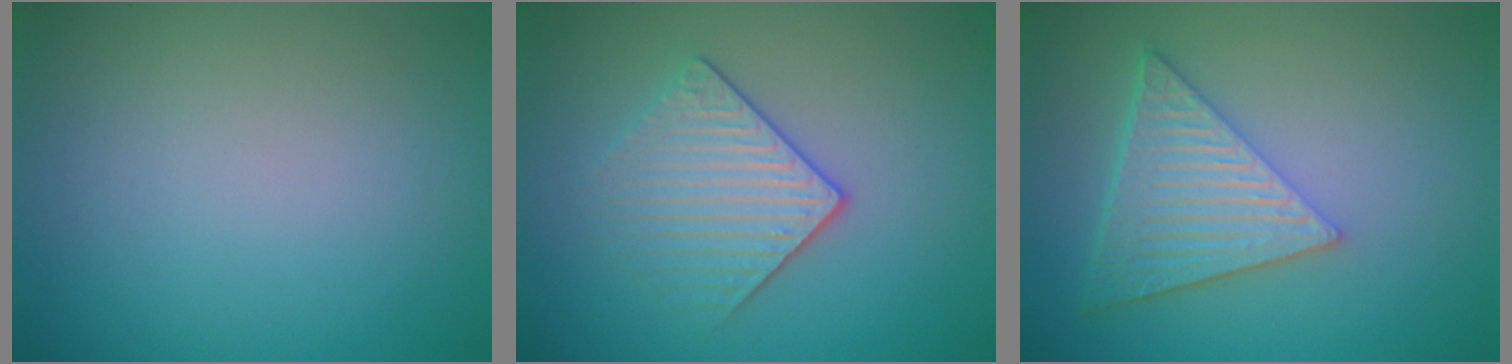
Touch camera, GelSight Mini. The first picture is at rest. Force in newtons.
{"total": 3.2, "press": 3.0, "slide": 1.2}
{"total": 6.8, "press": 4.7, "slide": 4.8}